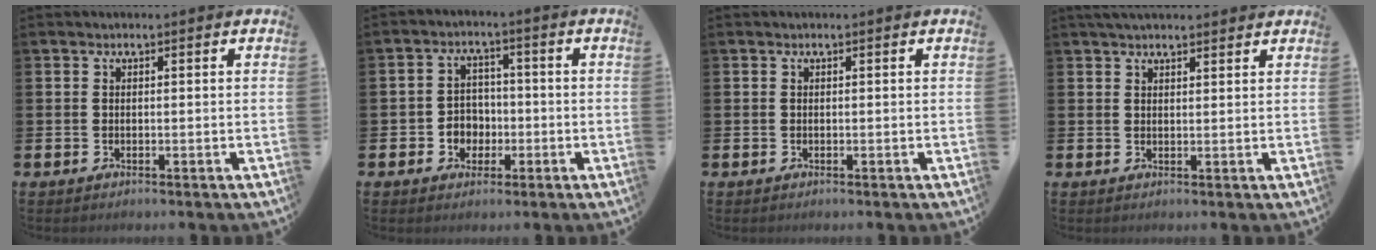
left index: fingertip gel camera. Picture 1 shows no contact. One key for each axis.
{"total": 3.7, "fx": -0.9, "fy": 3.4, "fz": 1.0, "tx": -0.023, "ty": 0.000, "tz": -0.025}
{"total": 0.0}
{"total": 2.7, "fx": 2.5, "fy": 0.6, "fz": 0.8, "tx": -0.020, "ty": -0.003, "tz": 0.045}